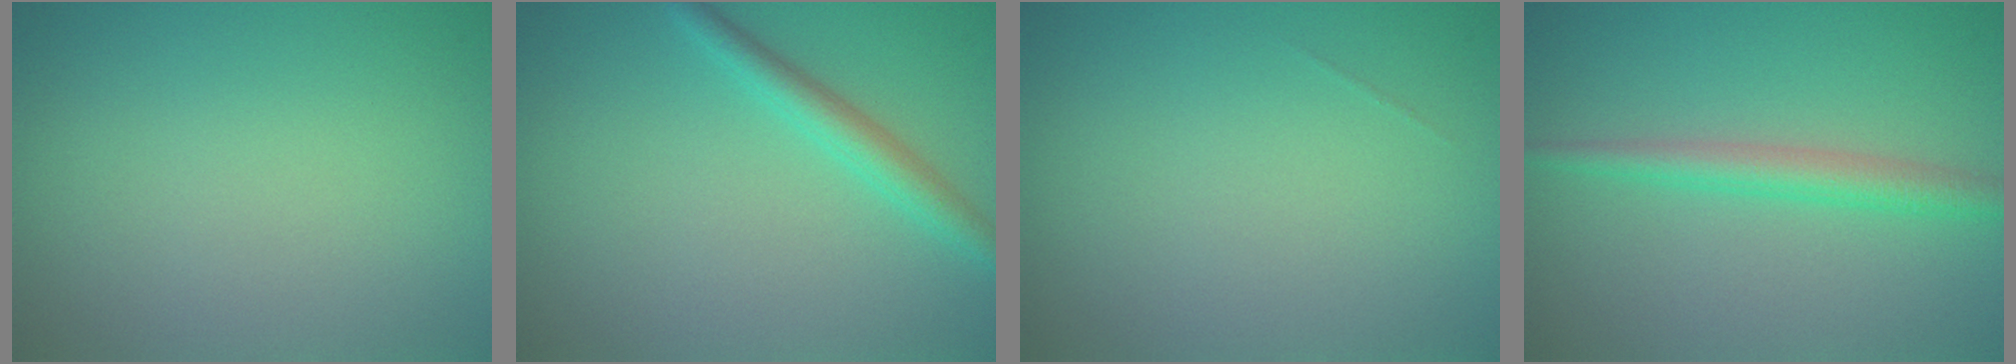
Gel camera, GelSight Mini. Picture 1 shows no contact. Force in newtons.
{"total": 2.4, "press": 2.4, "slide": 0.1}
{"total": 0.0}
{"total": 2.7, "press": 2.7, "slide": 0.1}